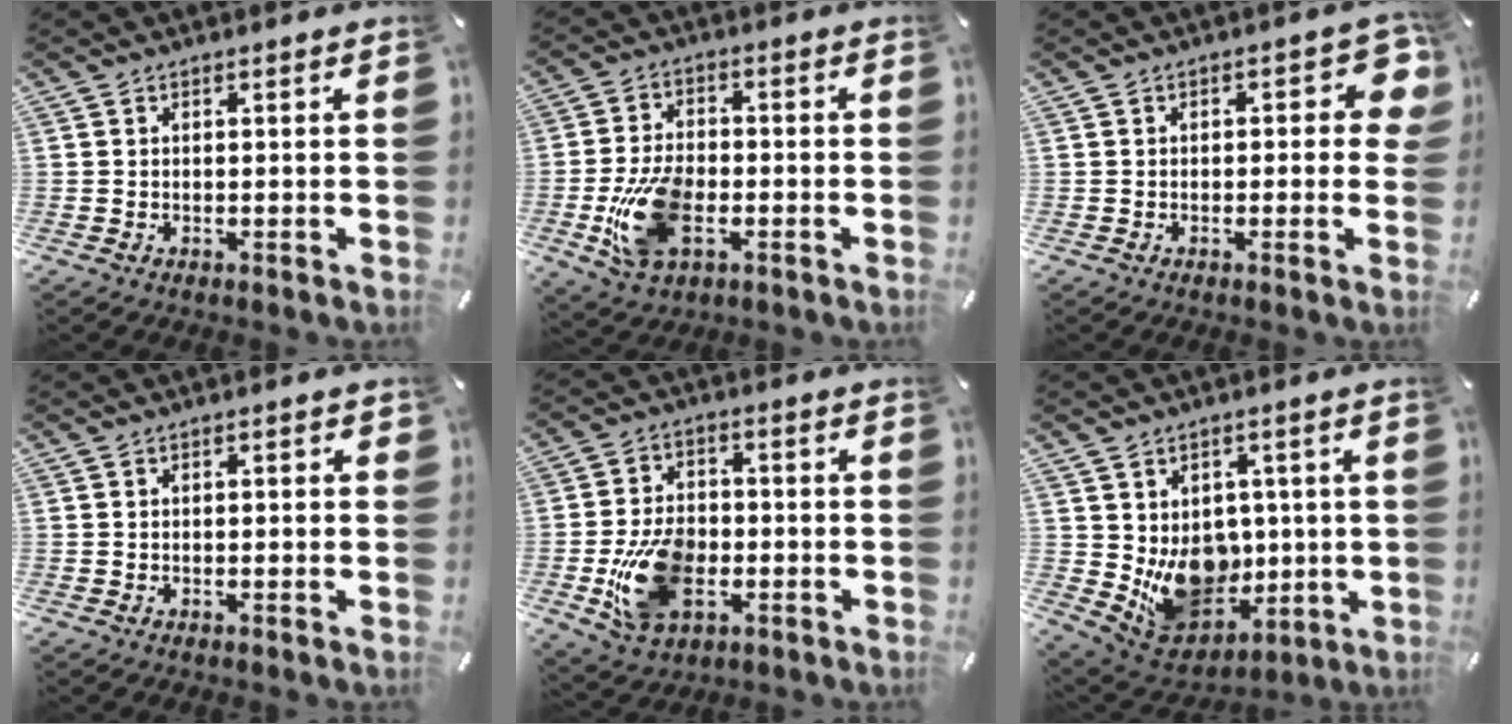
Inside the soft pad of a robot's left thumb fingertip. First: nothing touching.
{"total": 13.1, "force": [-3.7, 8.1, 9.6], "torque": [-0.198, 0.000, -0.063]}
{"total": 6.4, "force": [0.9, 3.1, 5.6], "torque": [-0.065, 0.001, 0.009]}
{"total": 0.8, "force": [-0.2, 0.4, 0.7], "torque": [-0.011, 0.003, -0.006]}
{"total": 14.4, "force": [-3.6, 10.0, 9.8], "torque": [-0.197, 0.002, -0.062]}
{"total": 12.4, "force": [-0.2, 11.3, 5.3], "torque": [-0.079, -0.027, 0.014]}